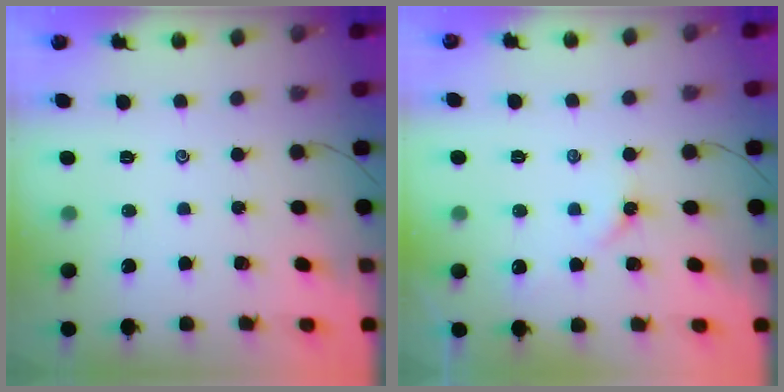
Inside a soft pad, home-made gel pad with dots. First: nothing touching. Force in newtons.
{"total": 3.8, "press": 3.7, "slide": 0.5}